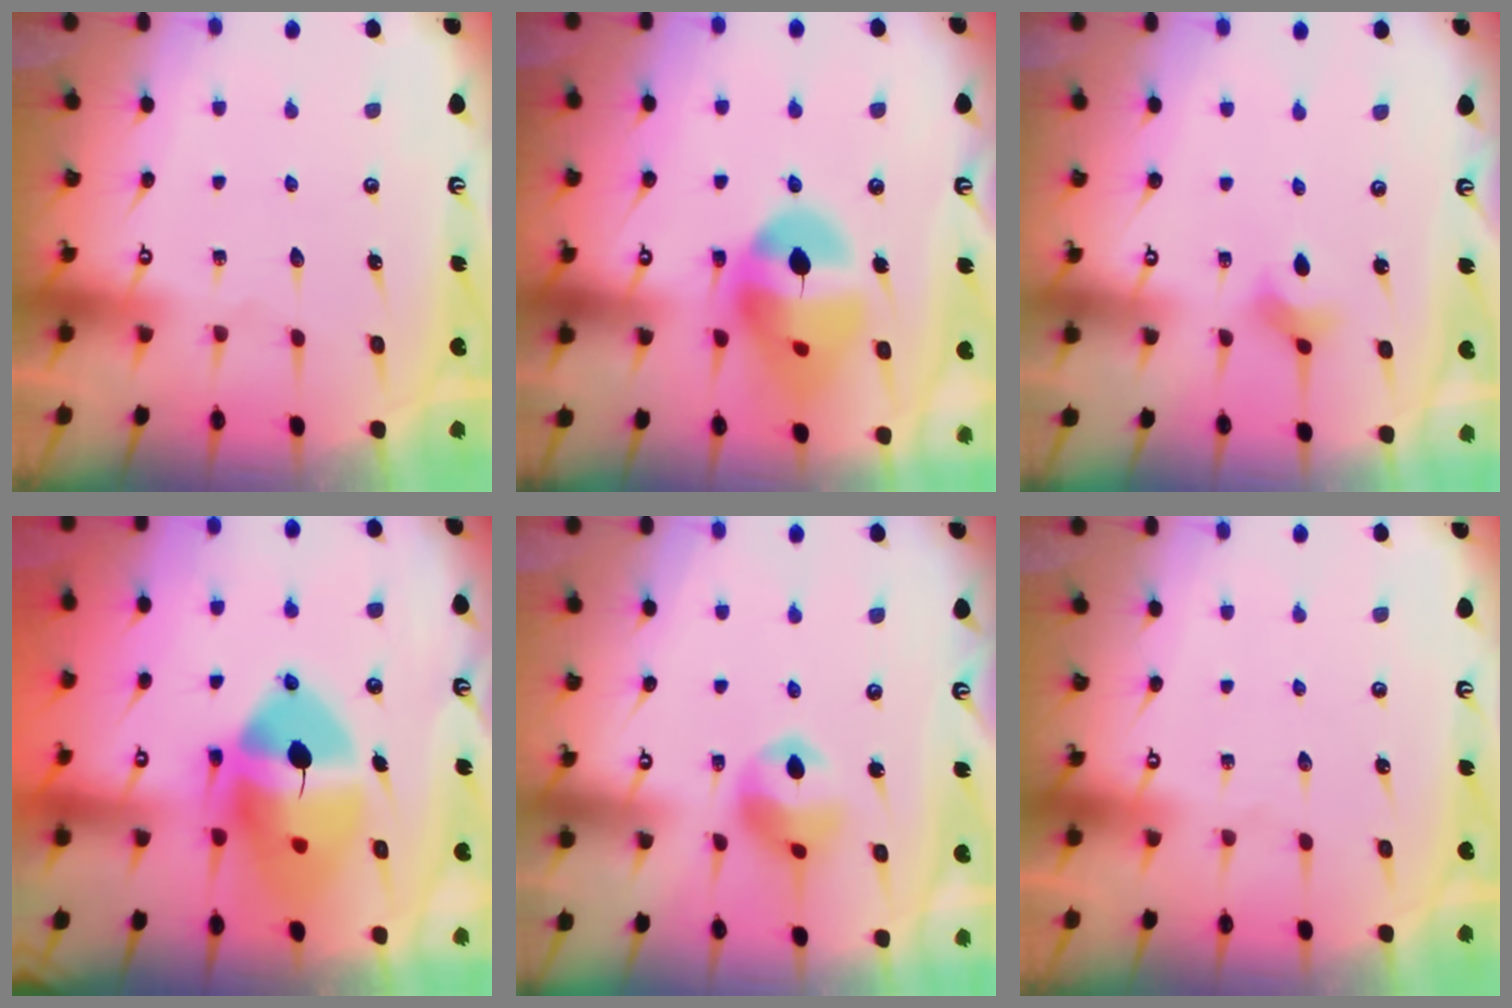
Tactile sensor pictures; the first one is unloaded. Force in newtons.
{"total": 16.7, "press": 16.6, "slide": 2.1}
{"total": 2.5, "press": 2.4, "slide": 0.5}
{"total": 17.4, "press": 17.2, "slide": 2.9}
{"total": 10.5, "press": 10.4, "slide": 1.3}
{"total": 0.0}